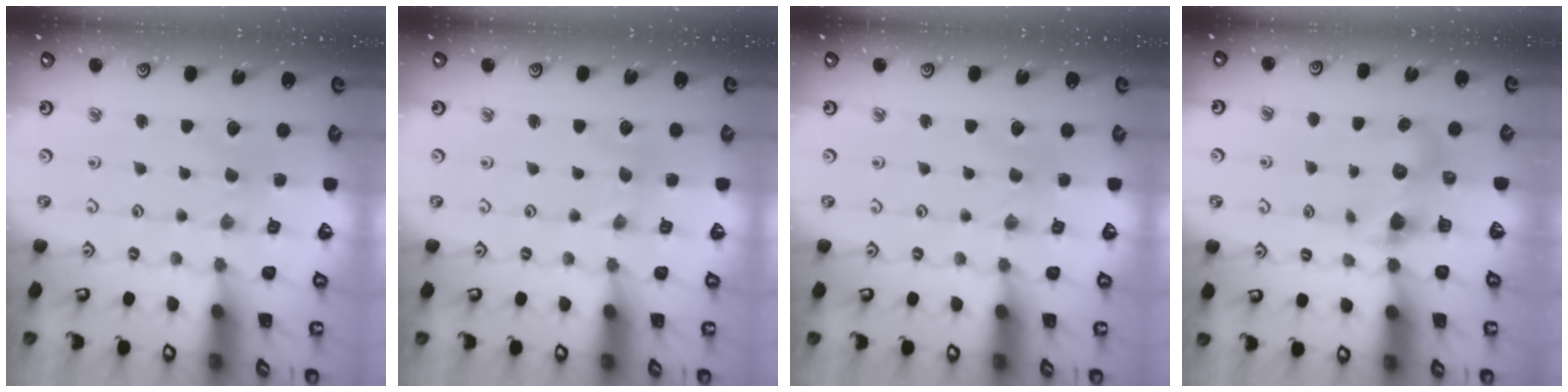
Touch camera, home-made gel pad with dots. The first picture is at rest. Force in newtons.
{"total": 0.0}
{"total": 0.0}
{"total": 6.0, "press": 6.0, "slide": 0.5}